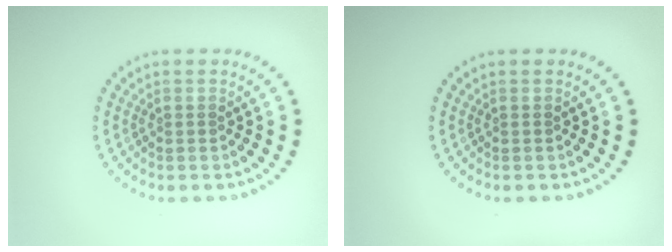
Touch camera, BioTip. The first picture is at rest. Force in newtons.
{"total": 0.0}